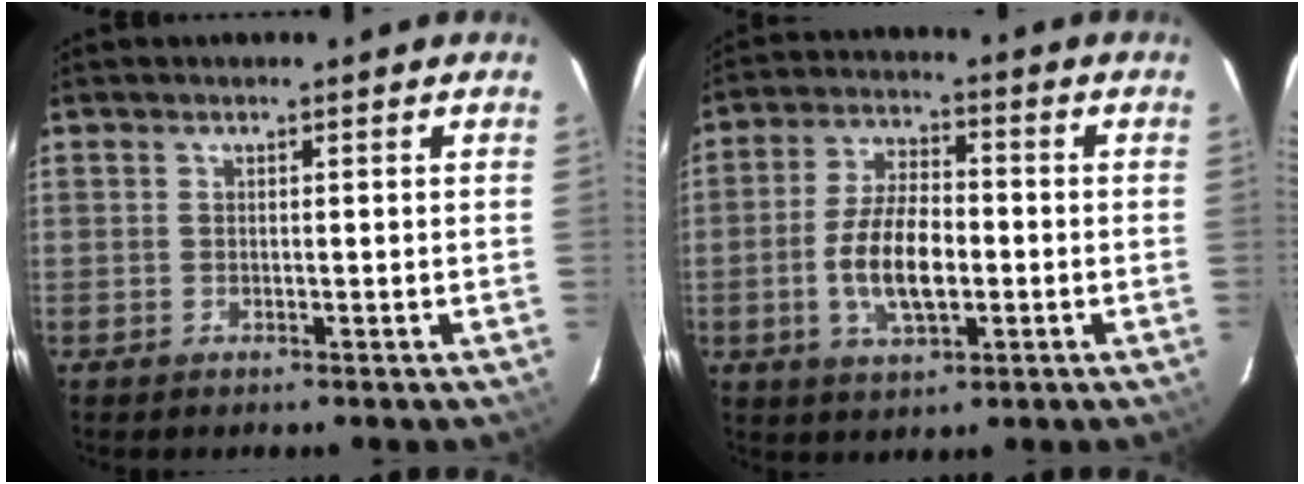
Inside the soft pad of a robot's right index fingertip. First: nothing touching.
{"total": 10.6, "force": [-2.5, 4.7, 9.1], "torque": [-0.185, 0.004, -0.043]}